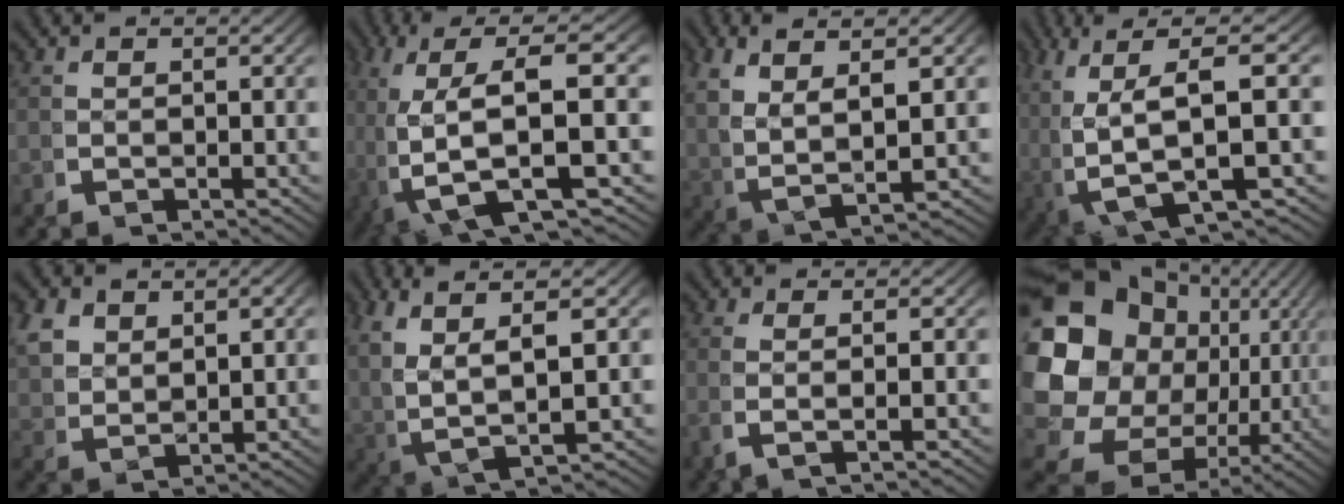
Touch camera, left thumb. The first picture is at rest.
{"total": 12.4, "force": [-1.8, 6.4, 10.4], "torque": [-0.219, -0.039, -0.017]}
{"total": 9.4, "force": [2.2, 5.3, 7.4], "torque": [-0.161, -0.002, 0.037]}
{"total": 10.4, "force": [-1.3, 5.4, 8.8], "torque": [-0.173, -0.031, -0.013]}
{"total": 3.7, "force": [1.3, 2.6, 2.3], "torque": [-0.050, -0.013, 0.035]}
{"total": 10.2, "force": [1.9, 5.6, 8.3], "torque": [-0.170, -0.004, 0.031]}
{"total": 2.2, "force": [-0.2, -0.4, 2.2], "torque": [-0.052, 0.003, -0.006]}
{"total": 22.2, "force": [-0.9, 17.0, 14.2], "torque": [-0.287, -0.061, 0.001]}